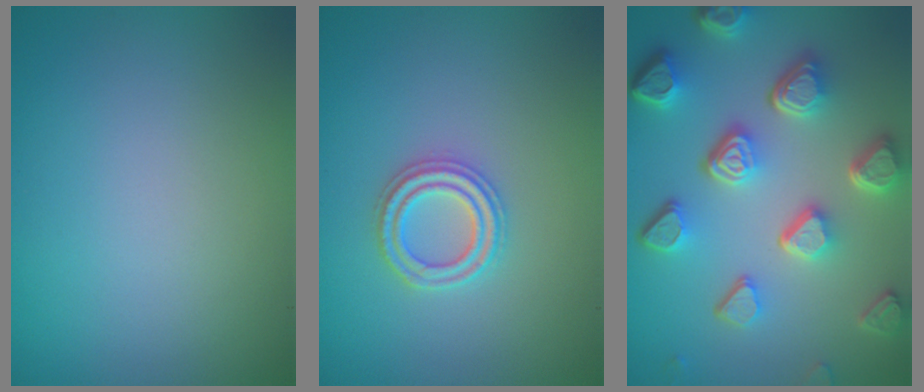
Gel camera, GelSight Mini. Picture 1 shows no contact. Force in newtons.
{"total": 2.4, "press": 2.4, "slide": 0.4}
{"total": 7.6, "press": 5.7, "slide": 5.1}